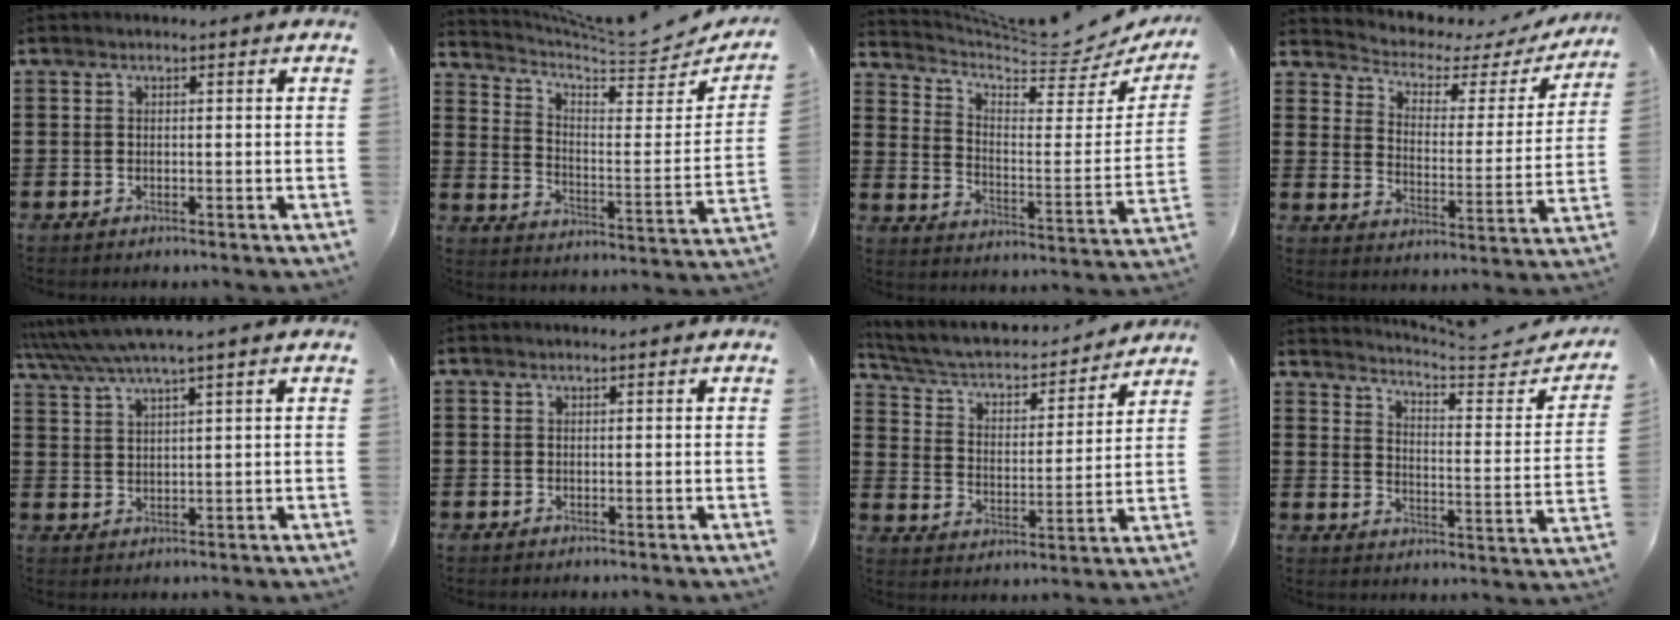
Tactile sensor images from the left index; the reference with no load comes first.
{"total": 5.5, "force": [4.8, 1.0, 2.6], "torque": [-0.068, -0.044, 0.075]}
{"total": 5.4, "force": [5.0, 0.9, 2.0], "torque": [-0.062, -0.044, 0.078]}
{"total": 3.3, "force": [2.7, 1.5, 1.3], "torque": [-0.044, -0.021, 0.034]}
{"total": 4.7, "force": [4.0, 0.0, 2.5], "torque": [-0.059, -0.012, 0.069]}
{"total": 0.0}
{"total": 4.8, "force": [4.2, 1.6, 1.8], "torque": [-0.056, -0.031, 0.064]}
{"total": 3.8, "force": [3.6, -0.1, 1.3], "torque": [-0.039, -0.033, 0.051]}